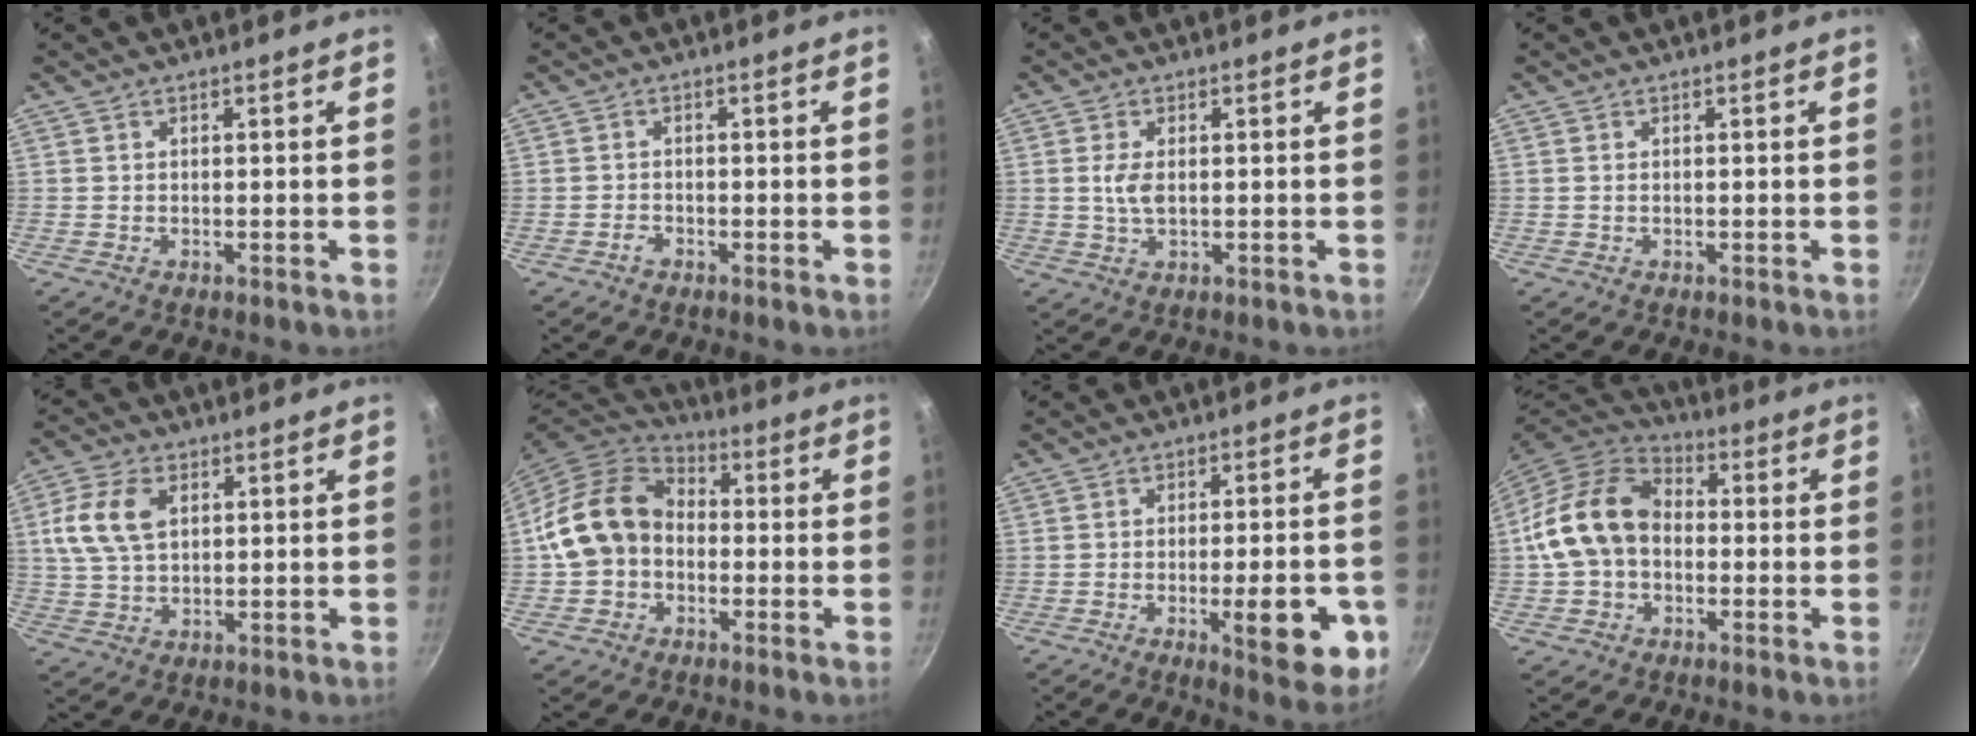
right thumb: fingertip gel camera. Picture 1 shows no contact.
{"total": 1.2, "force": [-1.0, 0.5, 0.5], "torque": [-0.013, 0.006, -0.022]}
{"total": 3.3, "force": [0.4, 1.6, 2.9], "torque": [-0.056, -0.001, 0.008]}
{"total": 0.0}
{"total": 9.6, "force": [2.5, 6.1, 6.9], "torque": [-0.130, 0.007, 0.045]}
{"total": 13.6, "force": [-0.9, 10.8, 8.2], "torque": [-0.120, 0.037, -0.029]}
{"total": 13.0, "force": [-4.2, 3.9, 11.7], "torque": [-0.129, 0.009, -0.052]}
{"total": 14.5, "force": [-0.4, 10.8, 9.6], "torque": [-0.156, 0.038, -0.021]}